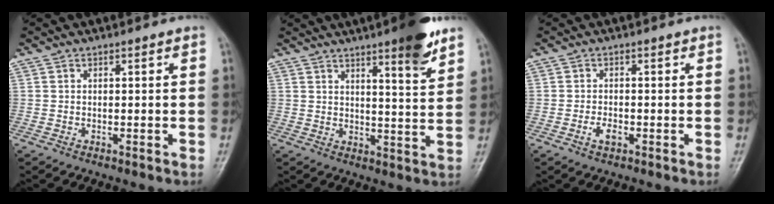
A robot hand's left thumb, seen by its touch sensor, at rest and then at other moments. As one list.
[{"total": 9.1, "force": [6.0, 1.1, 6.7], "torque": [-0.085, -0.038, 0.083]}, {"total": 2.2, "force": [-1.0, 1.2, 1.5], "torque": [-0.029, 0.002, -0.018]}]